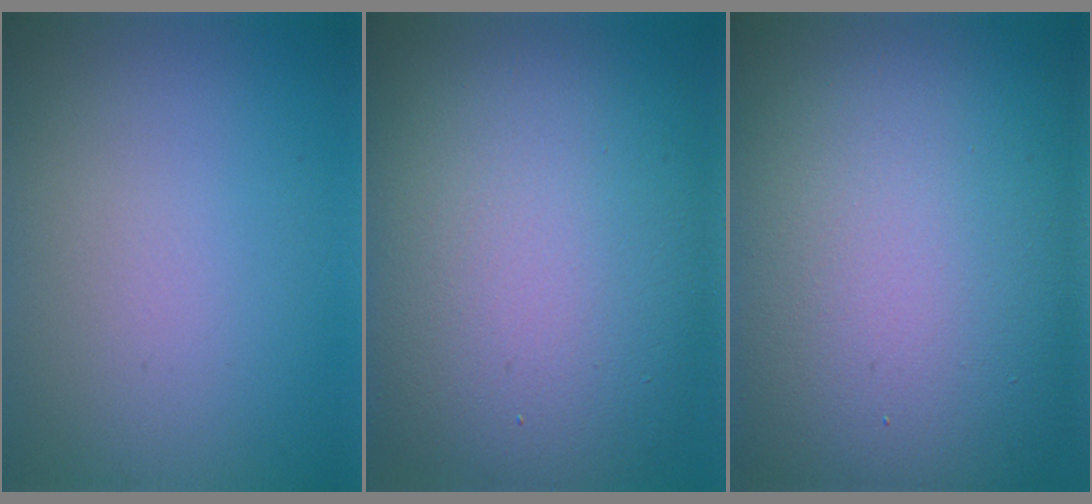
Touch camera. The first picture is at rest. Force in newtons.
{"total": 15.6, "press": 15.6, "slide": 0.9}
{"total": 20.4, "press": 20.4, "slide": 1.8}